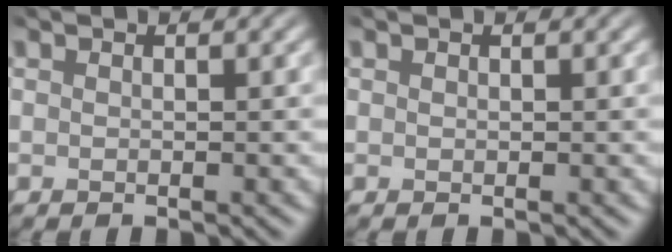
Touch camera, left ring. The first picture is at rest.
{"total": 0.0}